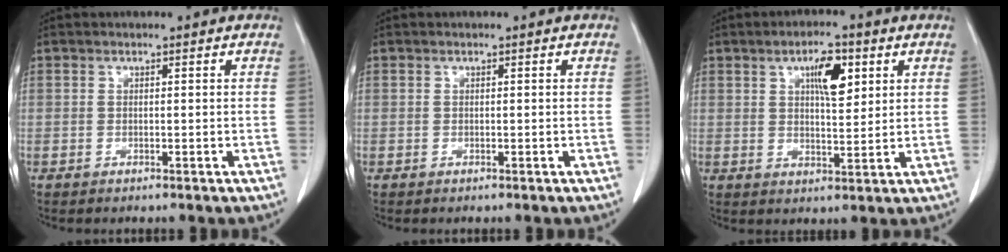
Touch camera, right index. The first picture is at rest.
{"total": 0.0}
{"total": 6.5, "force": [2.7, 2.1, 5.6], "torque": [-0.092, 0.005, 0.045]}